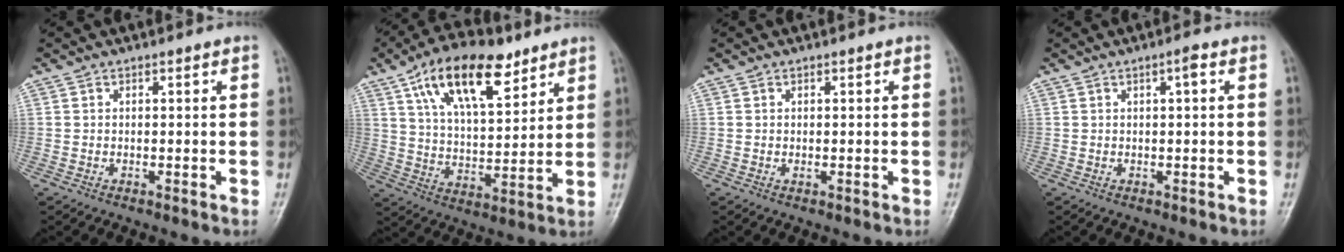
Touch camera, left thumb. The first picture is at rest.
{"total": 17.4, "force": [9.6, 7.9, 12.2], "torque": [-0.170, -0.031, 0.168]}
{"total": 0.6, "force": [0.2, 0.3, 0.4], "torque": [-0.006, -0.001, 0.004]}
{"total": 1.7, "force": [0.5, 0.3, 1.6], "torque": [-0.028, 0.003, 0.006]}